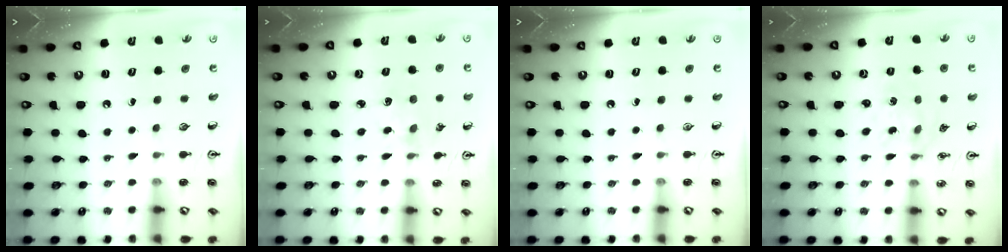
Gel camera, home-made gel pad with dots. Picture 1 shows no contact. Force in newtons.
{"total": 2.1, "press": 2.1, "slide": 0.4}
{"total": 0.0}
{"total": 1.1, "press": 1.0, "slide": 0.4}